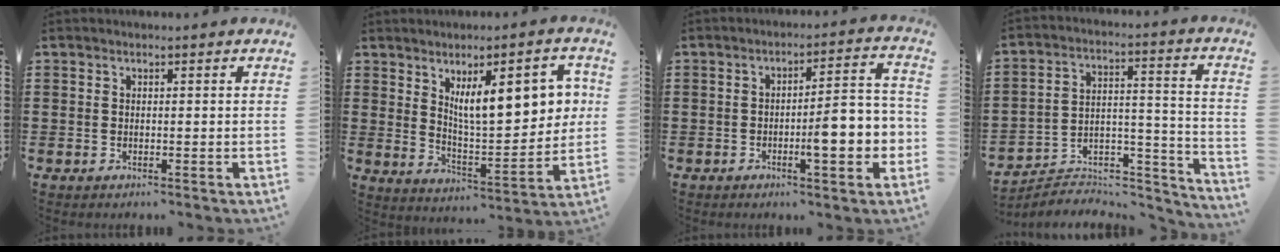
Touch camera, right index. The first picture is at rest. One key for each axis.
{"total": 11.8, "fx": 4.6, "fy": 4.4, "fz": 10.0, "tx": -0.155, "ty": -0.007, "tz": 0.076}
{"total": 8.4, "fx": -2.3, "fy": 2.2, "fz": 7.8, "tx": -0.102, "ty": -0.009, "tz": -0.042}
{"total": 5.0, "fx": -4.6, "fy": 1.8, "fz": 0.8, "tx": -0.012, "ty": 0.003, "tz": -0.093}